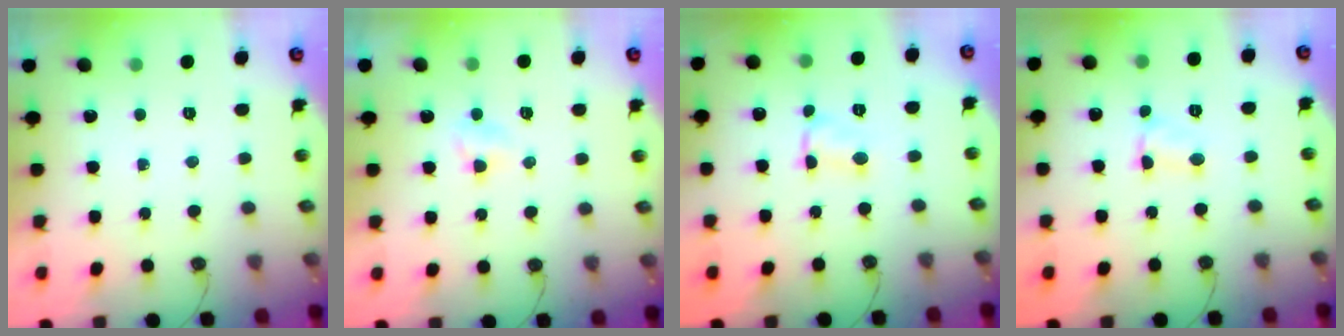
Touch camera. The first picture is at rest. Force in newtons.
{"total": 2.6, "press": 2.6, "slide": 0.3}
{"total": 2.2, "press": 2.1, "slide": 0.3}
{"total": 3.3, "press": 3.3, "slide": 0.4}